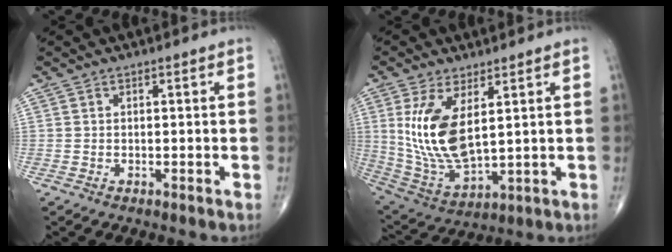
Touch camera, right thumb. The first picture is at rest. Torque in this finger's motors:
{"motor_torque": [-0.58, 1.25, 1.23, 0.38, 0.17]}